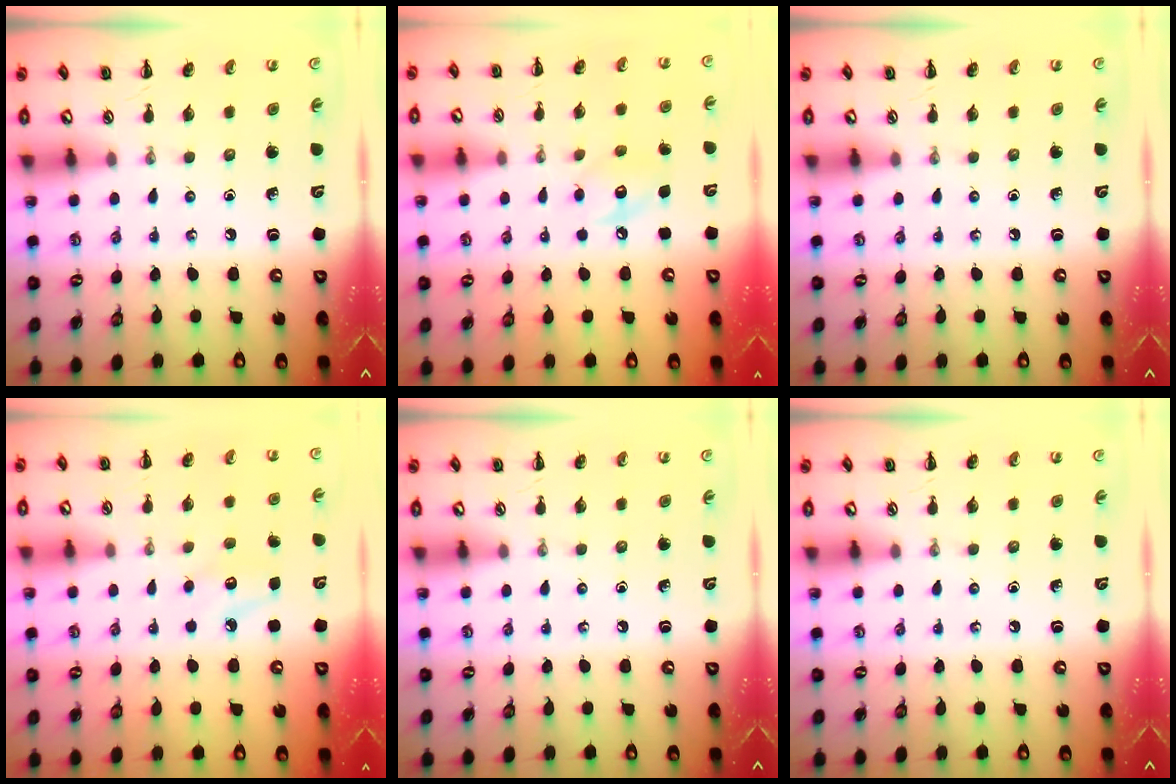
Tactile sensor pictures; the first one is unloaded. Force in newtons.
{"total": 8.4, "press": 8.4, "slide": 1.0}
{"total": 0.0}
{"total": 8.2, "press": 8.0, "slide": 1.9}
{"total": 0.0}
{"total": 0.0}